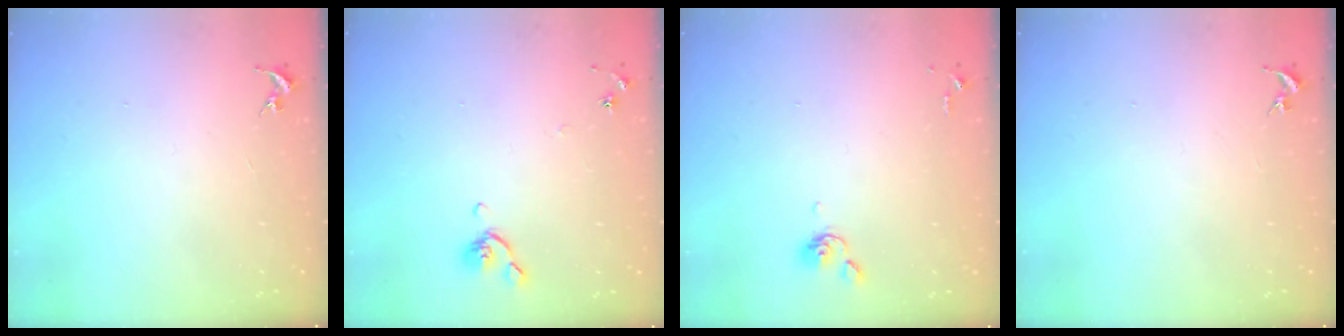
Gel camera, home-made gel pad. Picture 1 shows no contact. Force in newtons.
{"total": 5.3, "press": 5.2, "slide": 1.2}
{"total": 5.2, "press": 5.1, "slide": 1.1}
{"total": 0.0}